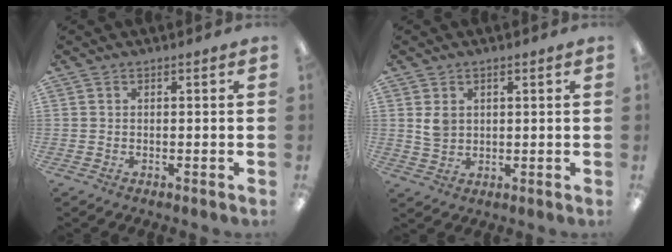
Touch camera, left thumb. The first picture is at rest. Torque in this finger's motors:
{"motor_torque": [0.03, 0.88, 0.51, -0.30, 0.02]}